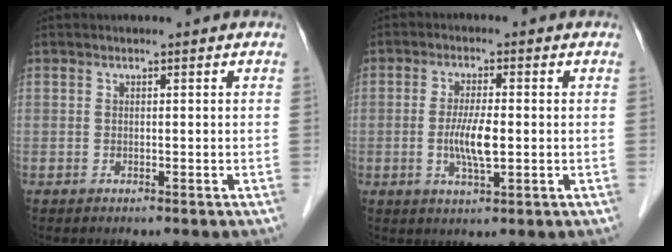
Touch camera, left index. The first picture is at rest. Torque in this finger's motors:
{"motor_torque": [0.98, 0.56, 0.24, 0.06]}